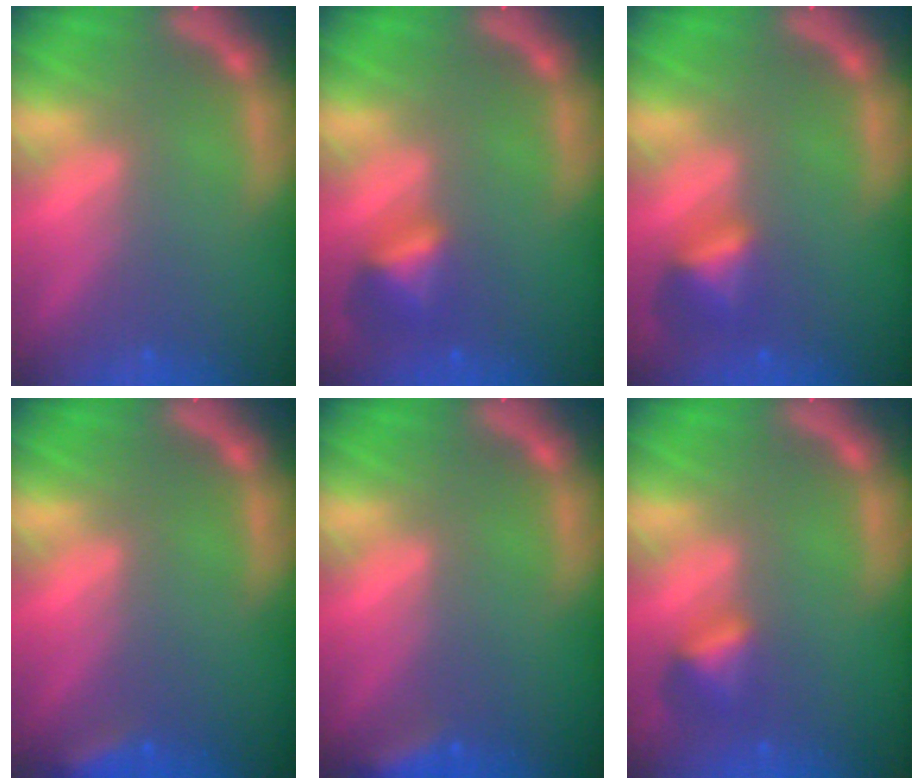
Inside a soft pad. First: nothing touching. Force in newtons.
{"total": 2.9}
{"total": 2.9}
{"total": 2.4}
{"total": 2.9}
{"total": 2.4}